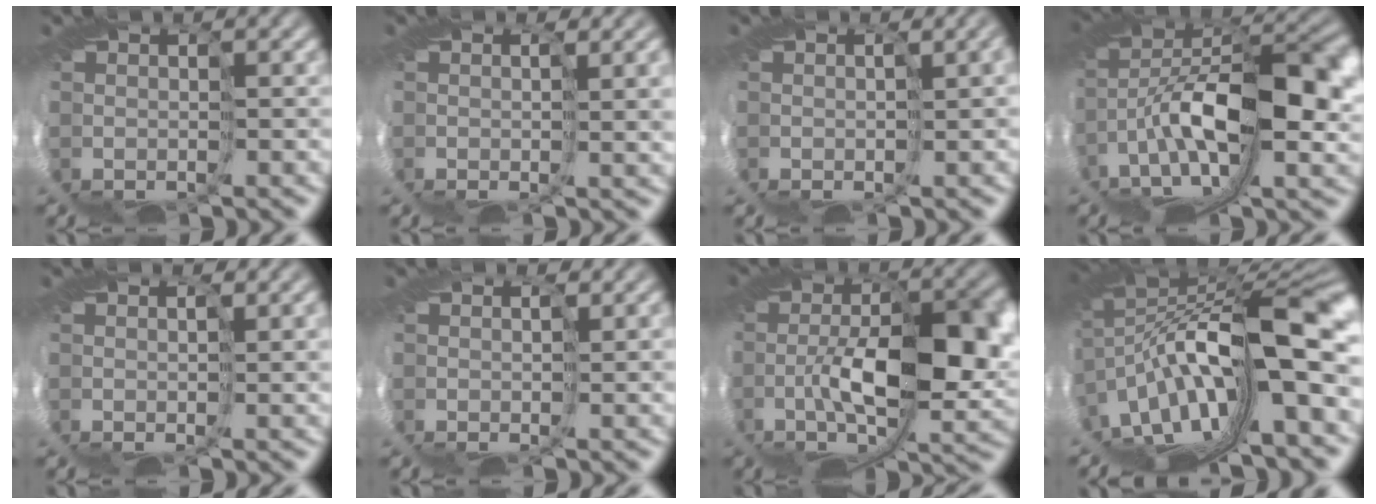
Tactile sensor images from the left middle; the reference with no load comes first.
{"total": 5.0, "force": [0.8, 2.3, 4.3], "torque": [-0.081, 0.005, 0.024]}
{"total": 2.8, "force": [-0.2, 0.9, 2.6], "torque": [-0.050, 0.001, 0.005]}
{"total": 10.2, "force": [0.7, 4.4, 9.2], "torque": [-0.185, 0.017, 0.007]}
{"total": 3.2, "force": [1.0, 1.3, 2.8], "torque": [-0.060, 0.006, 0.015]}
{"total": 1.6, "force": [0.8, 0.5, 1.3], "torque": [-0.034, 0.005, 0.006]}
{"total": 8.2, "force": [-0.3, 3.5, 7.4], "torque": [-0.155, -0.005, -0.008]}
{"total": 13.9, "force": [0.2, 4.3, 13.3], "torque": [-0.223, -0.020, 0.015]}